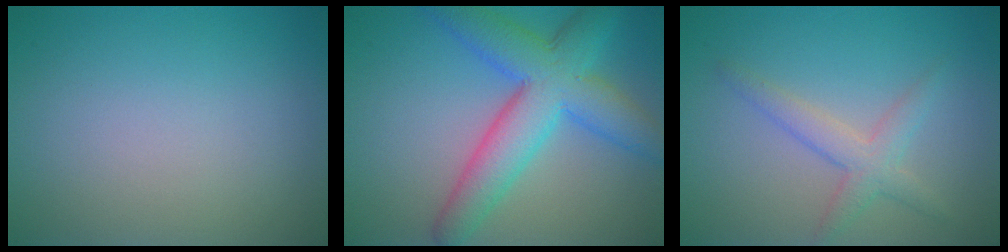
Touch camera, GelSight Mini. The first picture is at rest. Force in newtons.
{"total": 7.9, "press": 7.9, "slide": 0.1}
{"total": 2.2, "press": 2.2, "slide": 0.2}